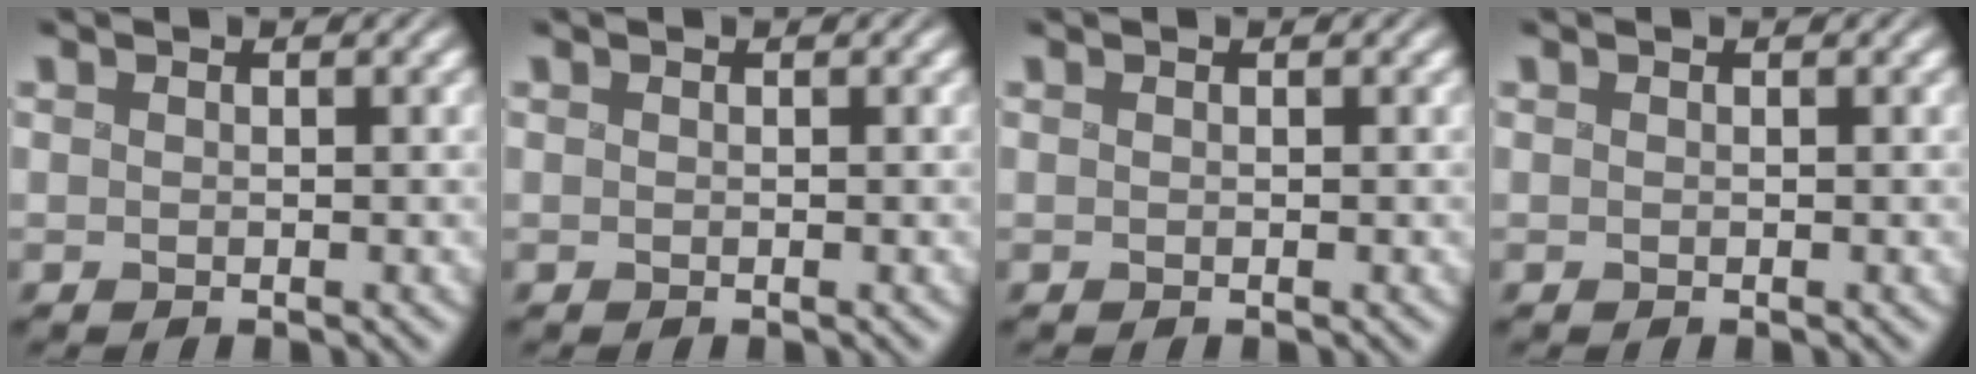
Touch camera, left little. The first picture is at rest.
{"total": 0.0}
{"total": 0.0}
{"total": 0.0}